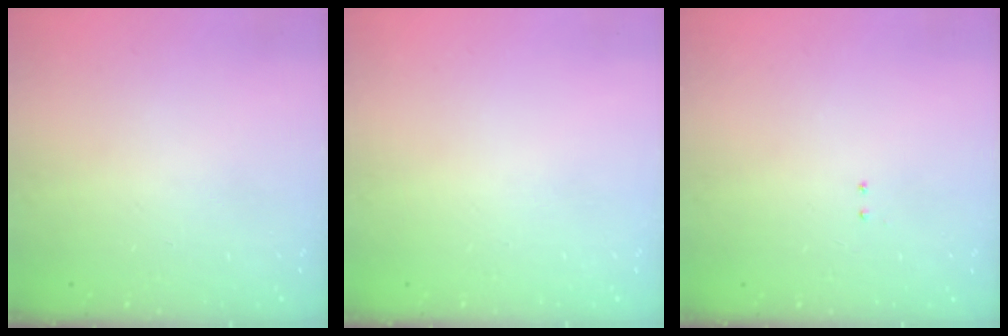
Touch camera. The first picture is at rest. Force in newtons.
{"total": 0.0}
{"total": 2.0, "press": 2.0, "slide": 0.4}